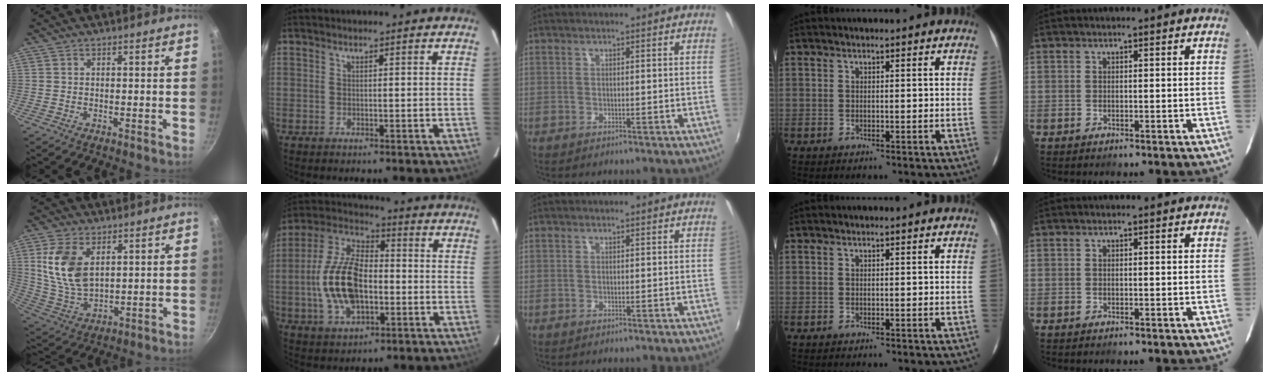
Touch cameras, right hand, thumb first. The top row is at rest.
{"thumb": {"total": 12.4, "force": [3.7, 7.4, 9.3], "torque": [-0.177, -0.022, 0.083]}, "index": {"total": 16.1, "force": [-2.6, 8.7, 13.3], "torque": [-0.279, 0.010, -0.045]}}